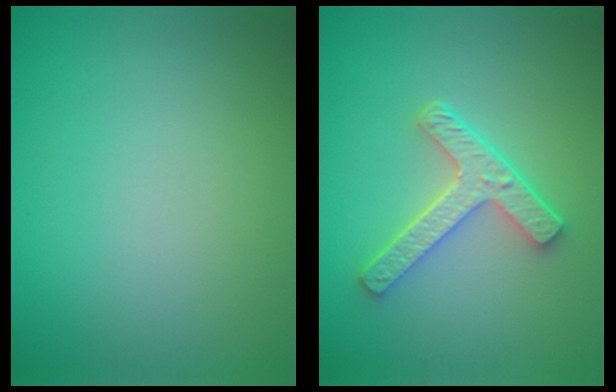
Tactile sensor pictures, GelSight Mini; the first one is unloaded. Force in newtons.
{"total": 3.7, "press": 3.2, "slide": 2.0}